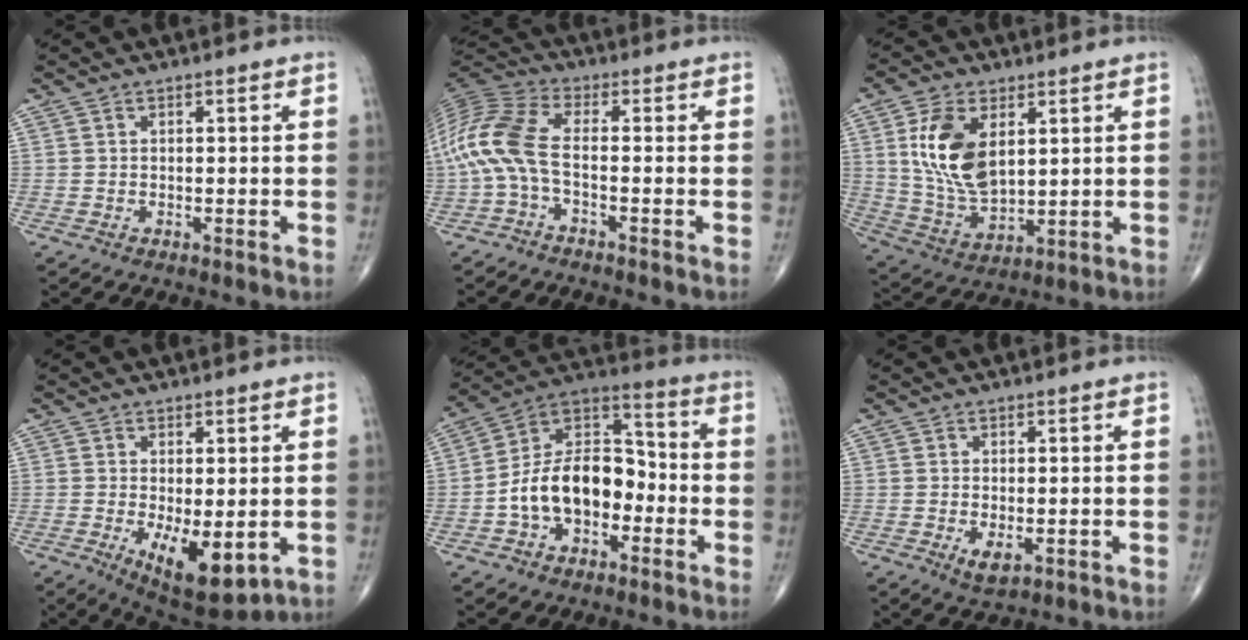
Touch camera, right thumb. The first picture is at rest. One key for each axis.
{"total": 11.7, "fx": -2.1, "fy": 4.7, "fz": 10.5, "tx": -0.245, "ty": 0.034, "tz": -0.052}
{"total": 13.6, "fx": 3.8, "fy": 7.6, "fz": 10.7, "tx": -0.199, "ty": -0.020, "tz": 0.081}
{"total": 10.0, "fx": -2.2, "fy": 4.2, "fz": 8.8, "tx": -0.122, "ty": -0.023, "tz": -0.019}
{"total": 15.6, "fx": -3.8, "fy": 9.9, "fz": 11.4, "tx": -0.171, "ty": 0.055, "tz": -0.076}
{"total": 2.8, "fx": -0.6, "fy": 1.4, "fz": 2.4, "tx": -0.038, "ty": -0.007, "tz": -0.005}